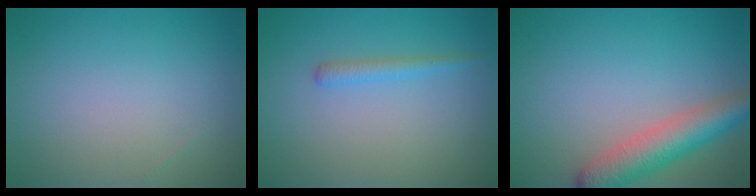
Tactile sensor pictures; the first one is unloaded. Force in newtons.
{"total": 1.3, "press": 1.3, "slide": 0.1}
{"total": 5.3, "press": 5.3, "slide": 0.3}